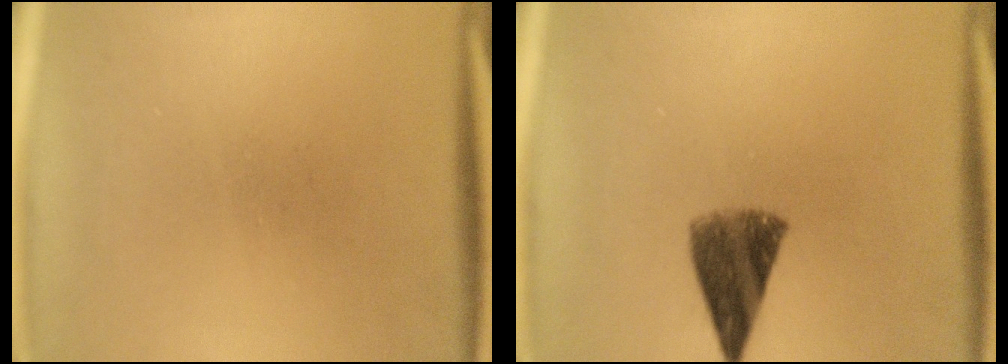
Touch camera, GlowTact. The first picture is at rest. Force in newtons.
{"total": 7.6}